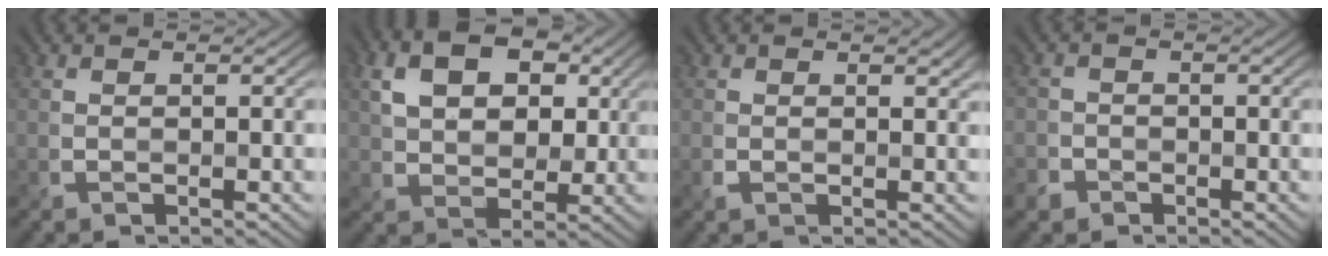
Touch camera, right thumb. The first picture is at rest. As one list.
[{"total": 8.1, "force": [2.6, 5.5, 5.3], "torque": [-0.105, 0.007, 0.035]}, {"total": 1.0, "force": [0.8, 0.5, 0.4], "torque": [-0.008, -0.003, 0.015]}, {"total": 3.0, "force": [-1.7, 2.4, -0.3], "torque": [0.020, 0.002, -0.050]}]